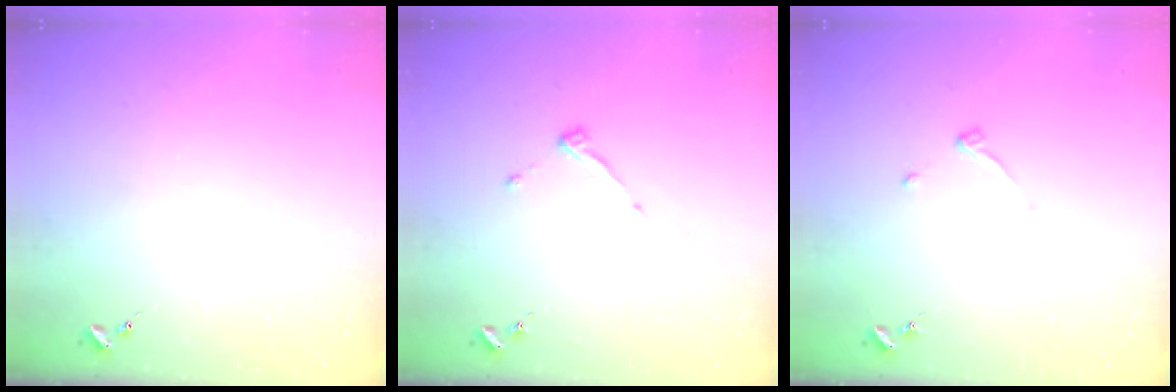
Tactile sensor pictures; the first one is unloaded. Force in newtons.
{"total": 4.0, "press": 4.0, "slide": 0.6}
{"total": 3.2, "press": 3.2, "slide": 0.5}